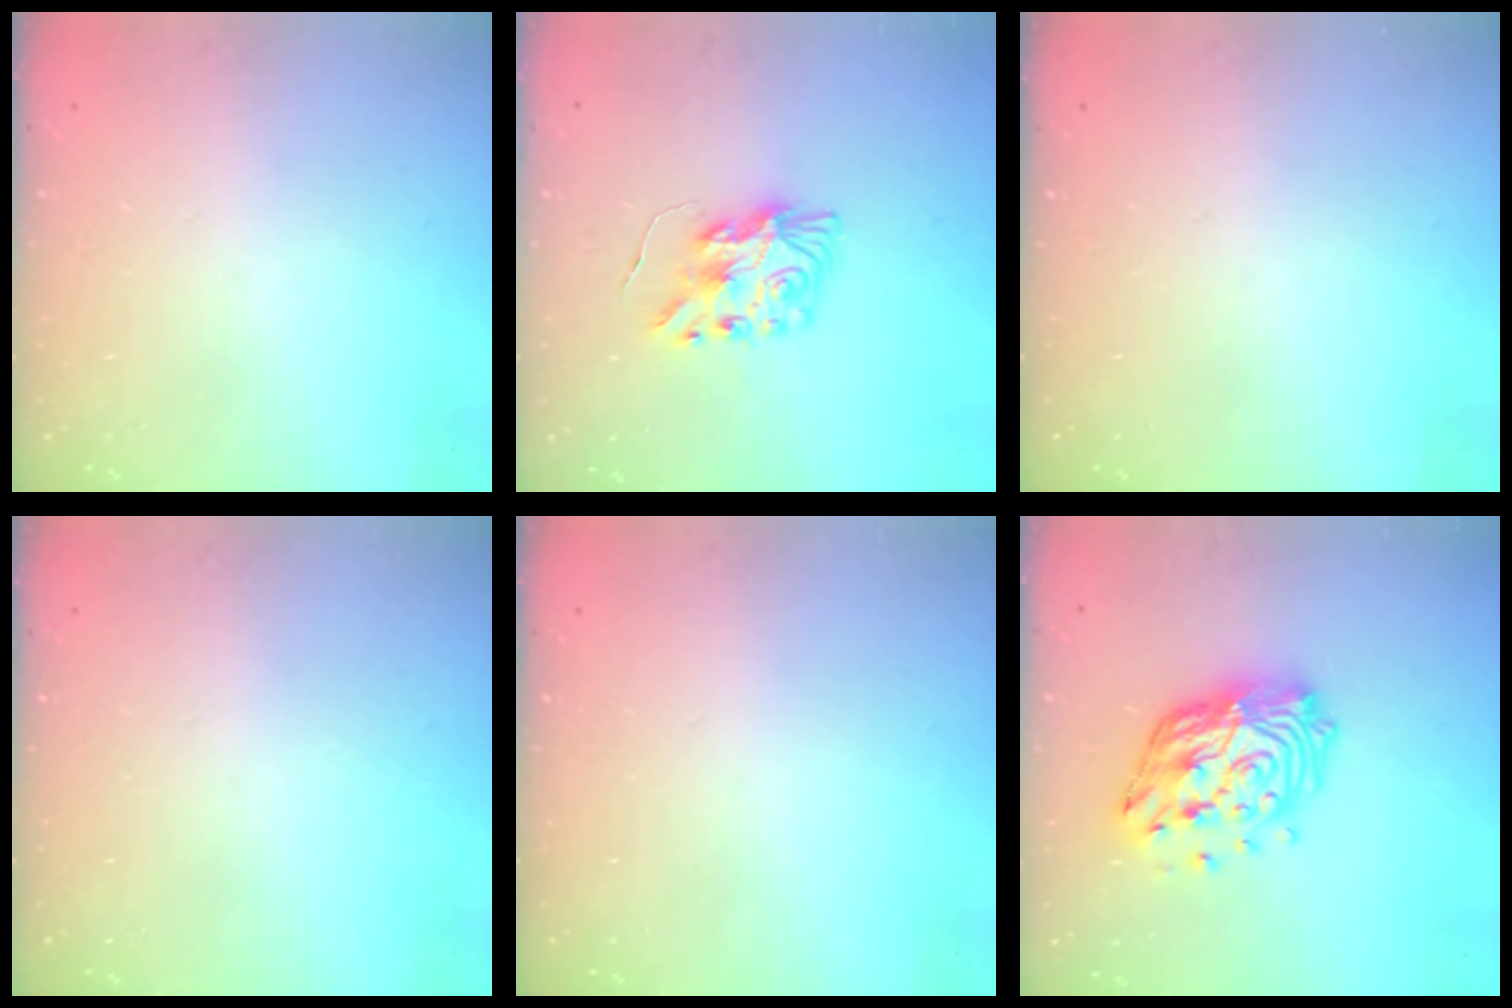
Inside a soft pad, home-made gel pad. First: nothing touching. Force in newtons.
{"total": 8.7, "press": 8.7, "slide": 0.3}
{"total": 0.0}
{"total": 0.0}
{"total": 0.0}
{"total": 16.7, "press": 16.6, "slide": 1.7}